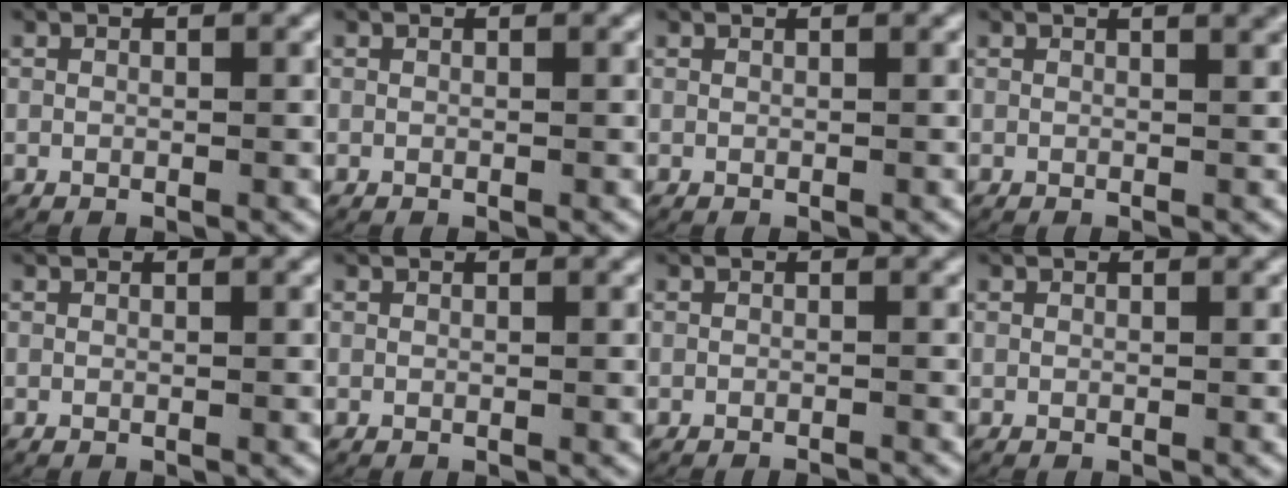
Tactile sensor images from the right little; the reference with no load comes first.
{"total": 0.0}
{"total": 0.0}
{"total": 2.6, "force": [1.1, 0.7, 2.2], "torque": [-0.019, 0.011, 0.012]}
{"total": 0.0}
{"total": 0.0}
{"total": 1.5, "force": [-1.5, 0.2, 0.3], "torque": [-0.003, -0.001, -0.024]}
{"total": 0.0}